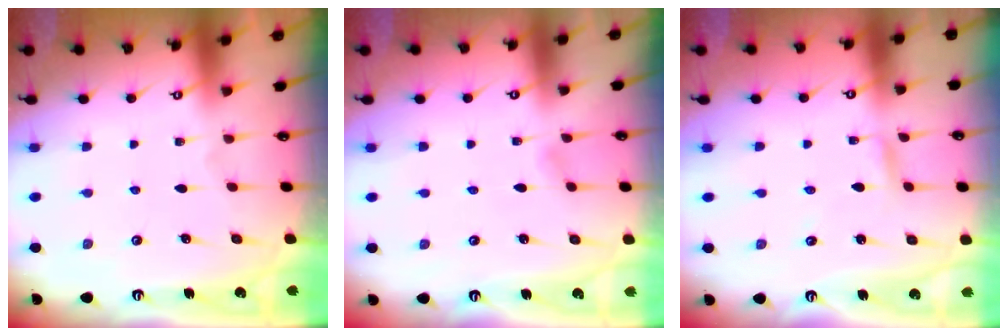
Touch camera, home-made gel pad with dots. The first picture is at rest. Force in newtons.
{"total": 2.8, "press": 2.8, "slide": 0.3}
{"total": 2.7, "press": 2.7, "slide": 0.1}